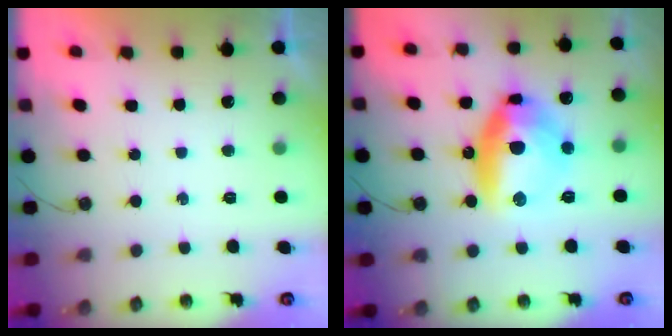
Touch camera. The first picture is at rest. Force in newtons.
{"total": 14.6, "press": 14.4, "slide": 1.8}